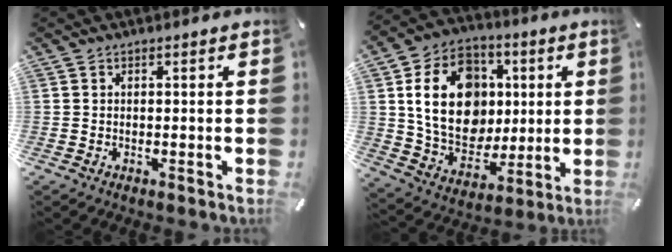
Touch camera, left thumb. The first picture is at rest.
{"total": 20.1, "force": [3.2, 16.0, 11.8], "torque": [-0.215, 0.002, 0.067]}